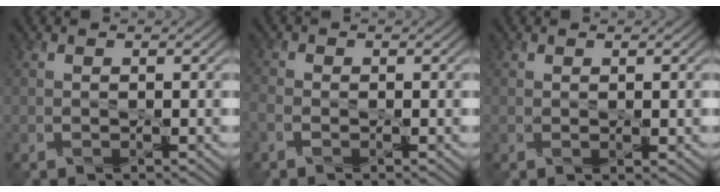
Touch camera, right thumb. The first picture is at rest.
{"total": 1.7, "force": [-1.1, 0.9, 1.0], "torque": [-0.027, 0.000, -0.029]}
{"total": 0.7, "force": [0.2, 0.1, 0.7], "torque": [-0.009, 0.001, 0.003]}